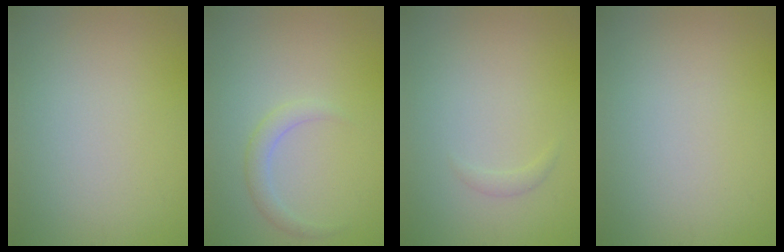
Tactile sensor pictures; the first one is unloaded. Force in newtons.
{"total": 1.7, "press": 1.7, "slide": 0.1}
{"total": 0.6, "press": 0.6, "slide": 0.1}
{"total": 0.0}